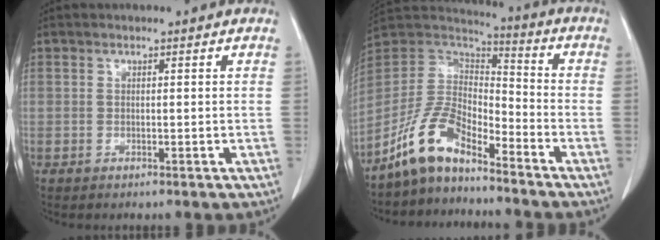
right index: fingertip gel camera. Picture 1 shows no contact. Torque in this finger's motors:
{"motor_torque": [-0.01, -0.11, -0.29, -0.19]}